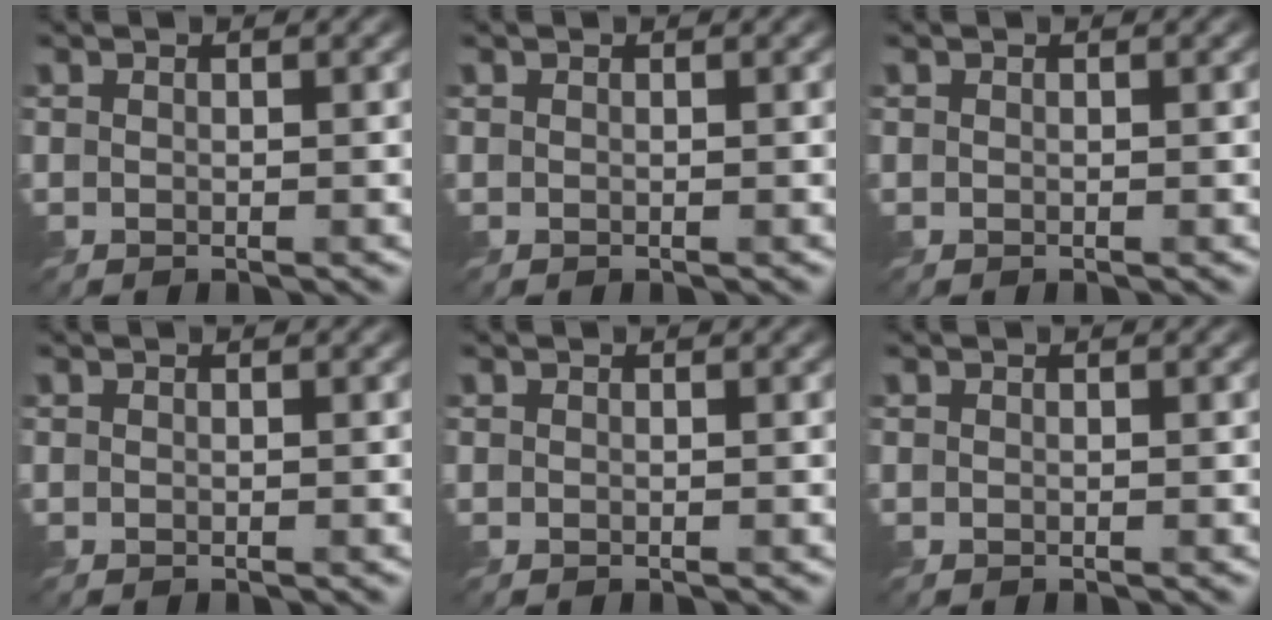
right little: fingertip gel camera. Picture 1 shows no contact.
{"total": 0.0}
{"total": 0.0}
{"total": 0.0}
{"total": 0.0}
{"total": 0.0}